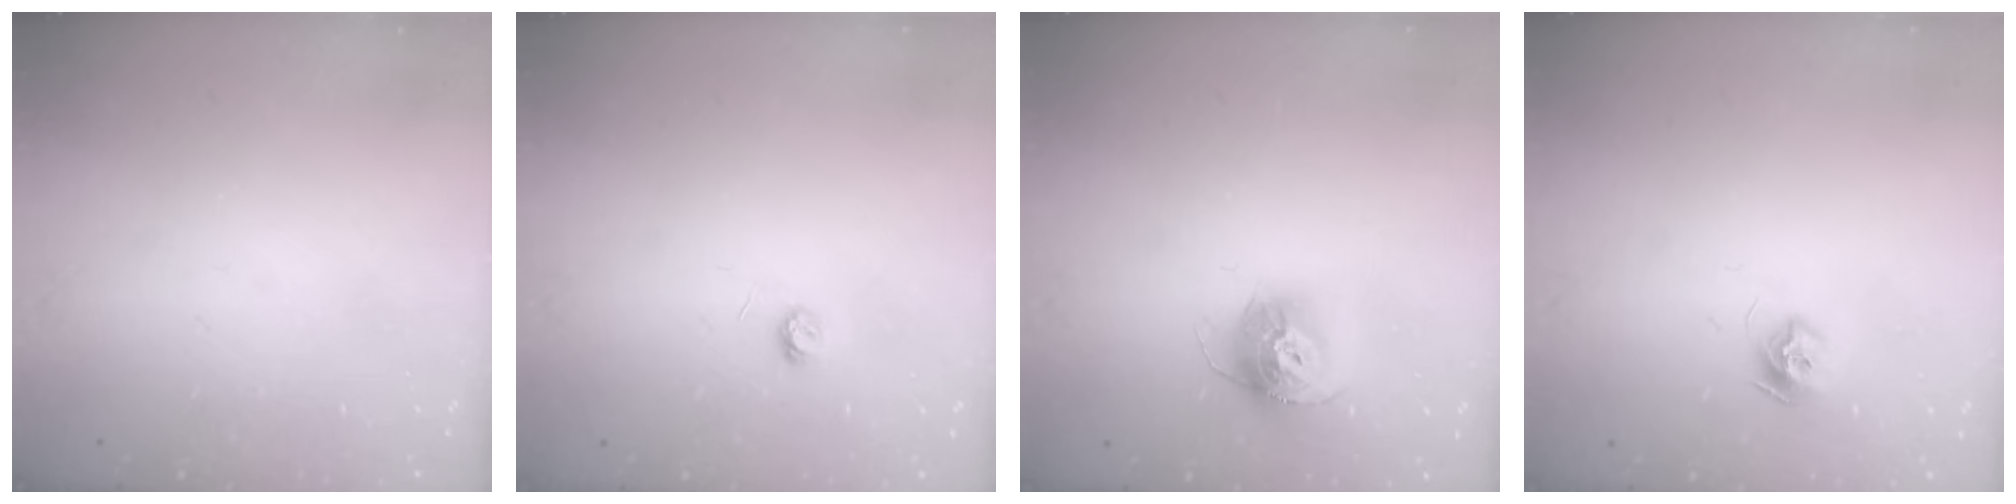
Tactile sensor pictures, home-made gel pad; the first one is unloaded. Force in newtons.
{"total": 3.3, "press": 3.3, "slide": 0.2}
{"total": 13.5, "press": 13.4, "slide": 1.2}
{"total": 7.6, "press": 7.6, "slide": 0.2}